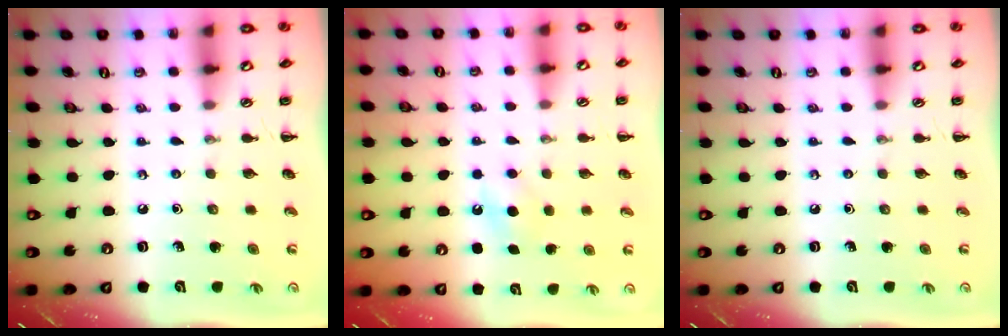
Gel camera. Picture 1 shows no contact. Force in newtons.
{"total": 6.6, "press": 6.5, "slide": 1.3}
{"total": 0.0}